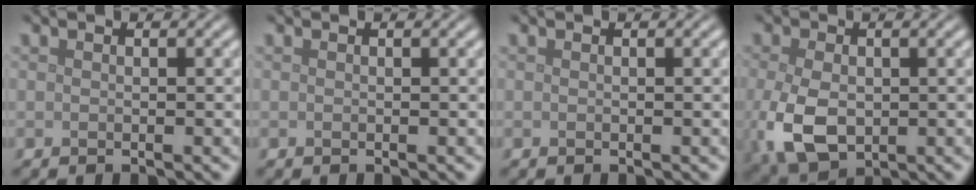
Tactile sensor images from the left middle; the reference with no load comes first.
{"total": 0.0}
{"total": 0.0}
{"total": 6.4, "force": [-1.4, 4.2, 4.6], "torque": [-0.116, -0.017, -0.019]}